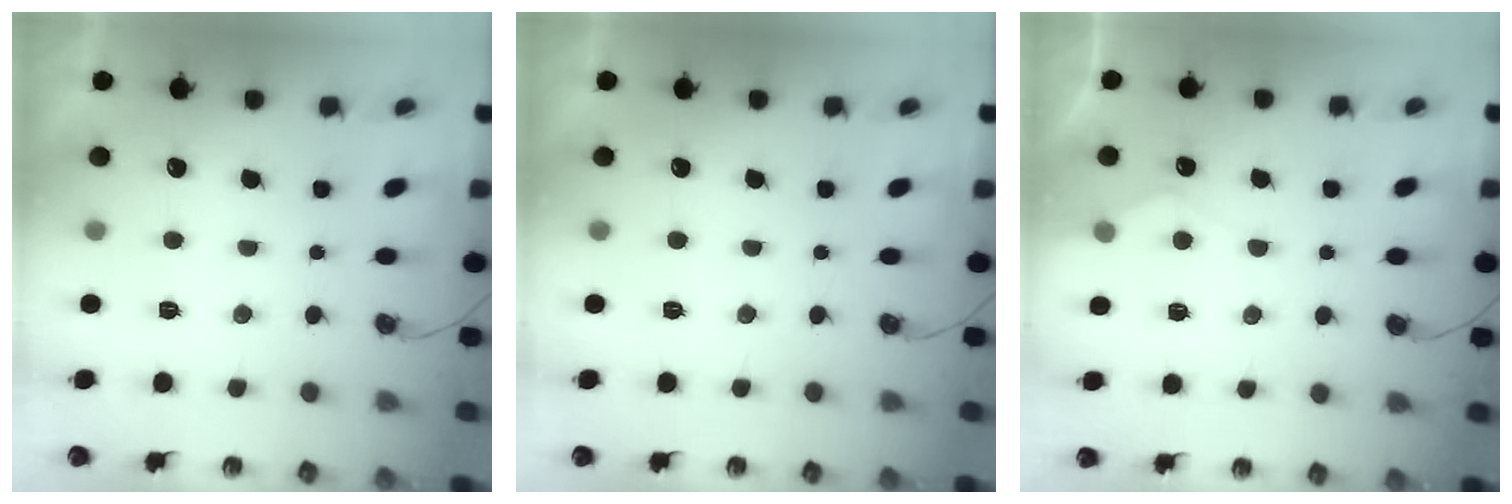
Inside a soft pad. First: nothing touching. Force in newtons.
{"total": 0.0}
{"total": 5.6, "press": 5.6, "slide": 0.7}